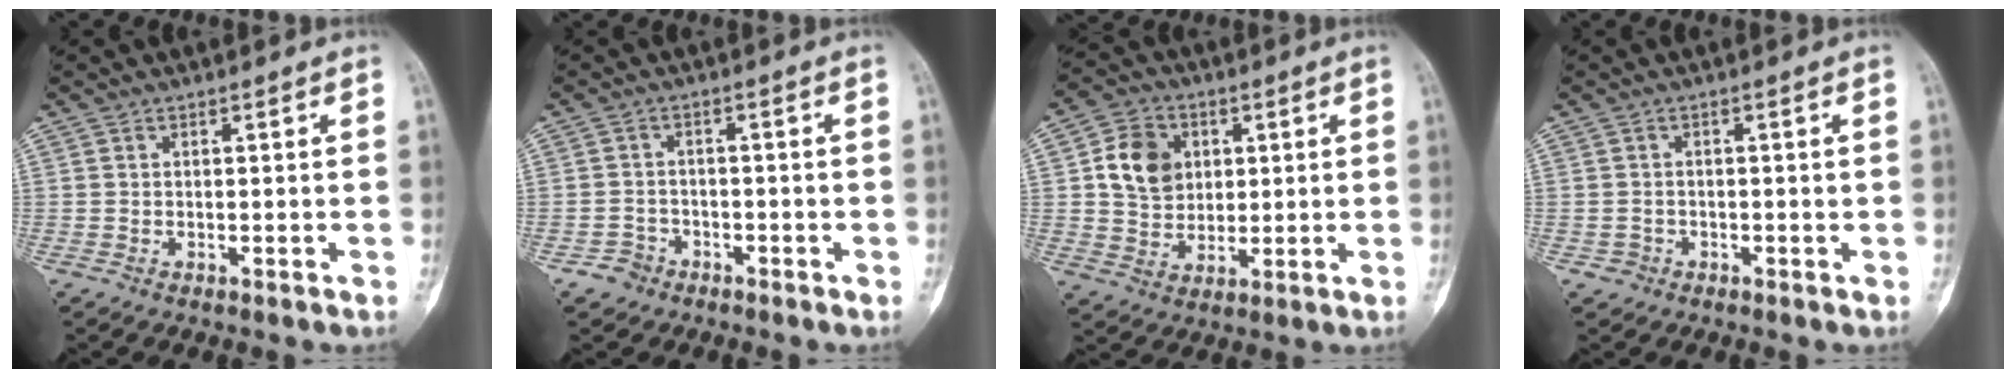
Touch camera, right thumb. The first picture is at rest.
{"total": 3.2, "force": [-1.9, 2.6, 0.1], "torque": [0.016, 0.016, -0.035]}
{"total": 10.4, "force": [2.4, 8.5, 5.6], "torque": [-0.065, -0.004, 0.044]}
{"total": 1.7, "force": [-0.6, 1.6, 0.0], "torque": [0.018, 0.008, -0.012]}